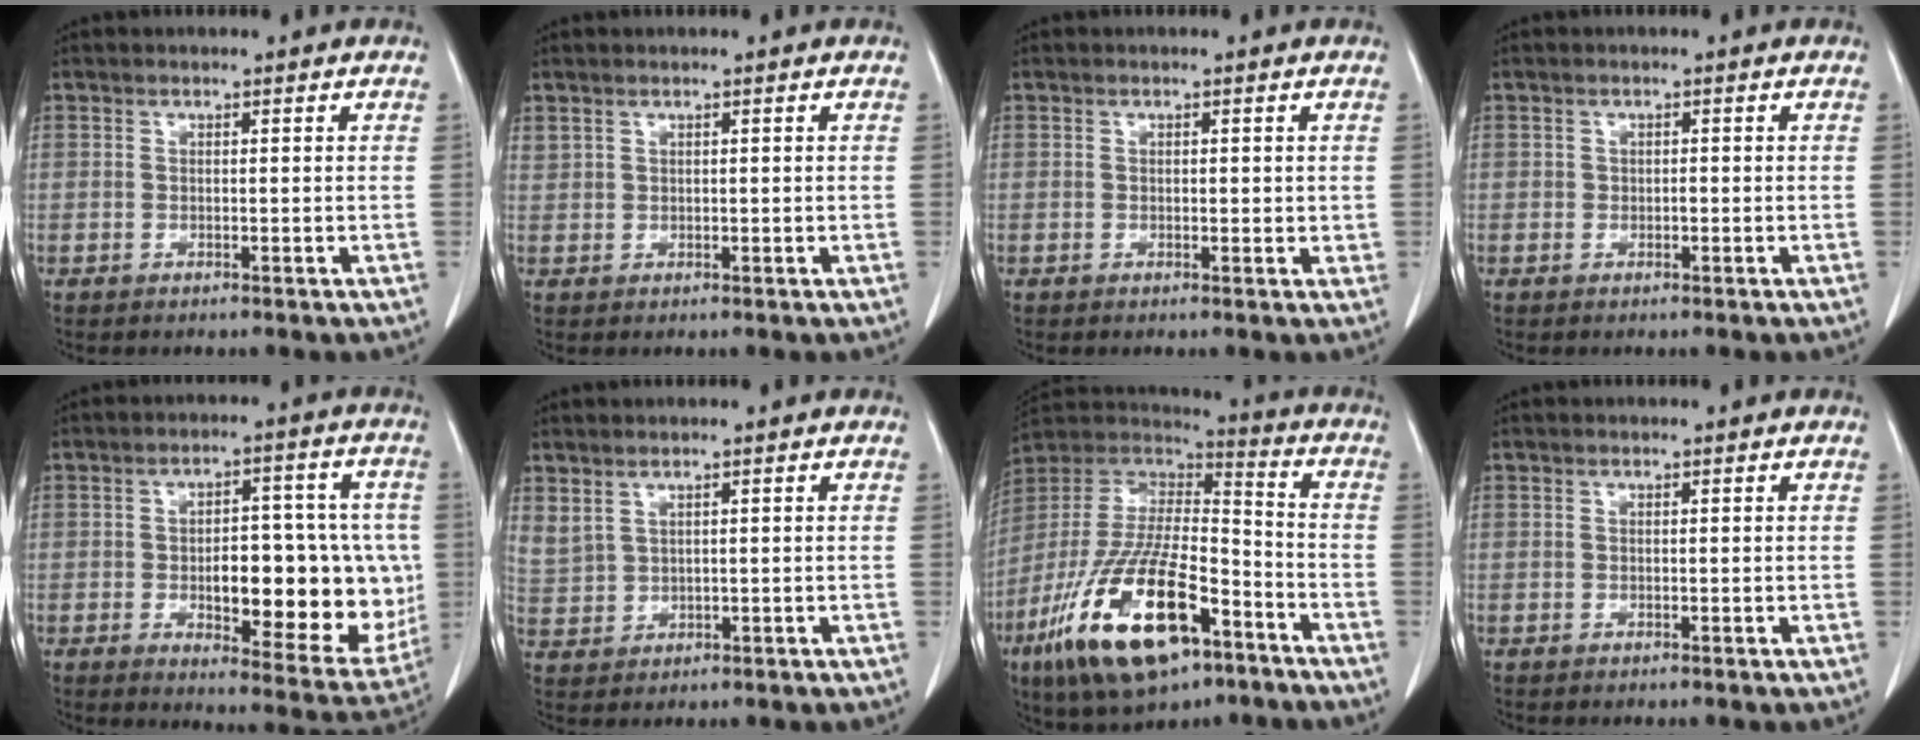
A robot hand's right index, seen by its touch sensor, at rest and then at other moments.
{"total": 1.2, "force": [1.0, 0.7, 0.4], "torque": [-0.008, 0.007, 0.023]}
{"total": 1.4, "force": [0.2, 0.8, 1.2], "torque": [-0.015, -0.002, 0.003]}
{"total": 0.8, "force": [-0.1, 0.7, 0.5], "torque": [-0.005, 0.002, -0.003]}
{"total": 17.7, "force": [-1.8, 7.0, 16.1], "torque": [-0.187, 0.015, -0.005]}
{"total": 4.7, "force": [2.9, 2.9, 2.4], "torque": [-0.063, 0.003, 0.074]}
{"total": 23.1, "force": [-11.8, 7.8, 18.2], "torque": [-0.374, -0.028, -0.208]}
{"total": 0.0}